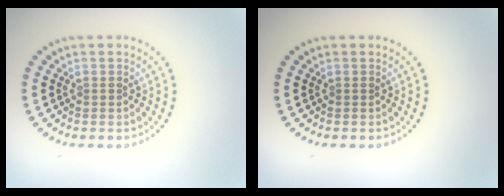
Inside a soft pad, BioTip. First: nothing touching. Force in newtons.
{"total": 0.0}